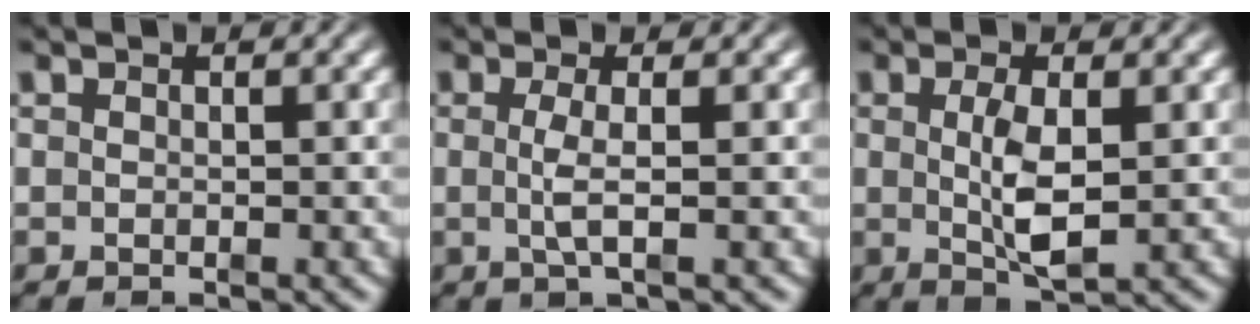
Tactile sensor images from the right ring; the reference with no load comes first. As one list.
[{"total": 2.1, "force": [-0.2, -0.2, 2.1], "torque": [-0.039, 0.000, 0.000]}, {"total": 4.1, "force": [-0.2, 1.0, 4.0], "torque": [-0.066, -0.005, 0.002]}]